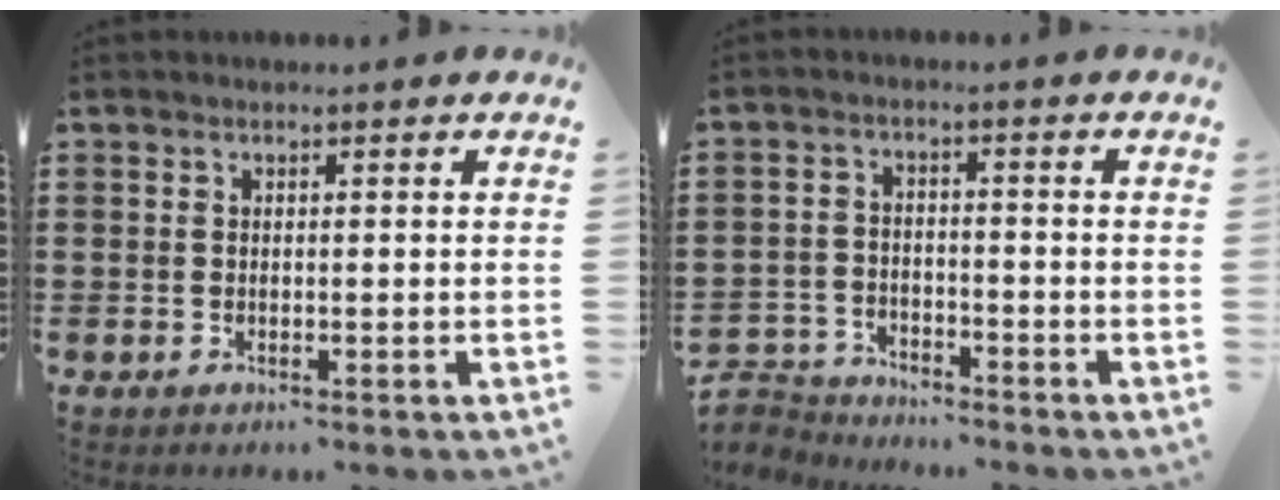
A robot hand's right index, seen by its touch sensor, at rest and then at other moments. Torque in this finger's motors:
{"motor_torque": [-0.95, 1.18, -1.05, -0.21]}